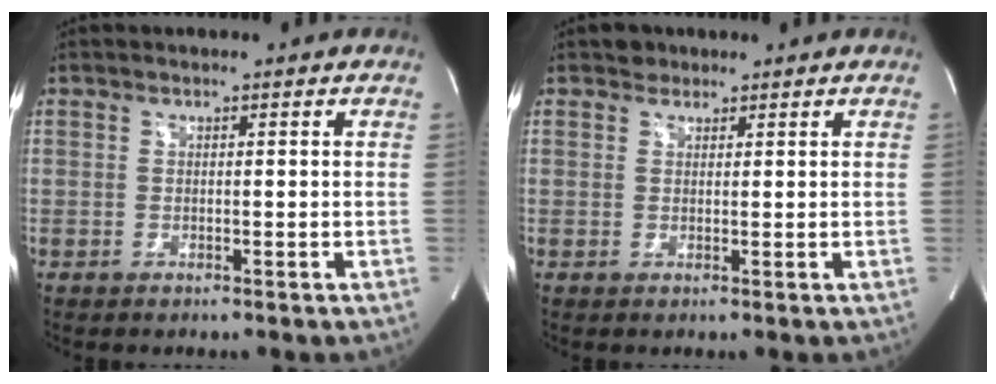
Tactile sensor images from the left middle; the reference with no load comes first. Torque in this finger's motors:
{"motor_torque": [0.09, -0.05, -0.14, 0.00]}